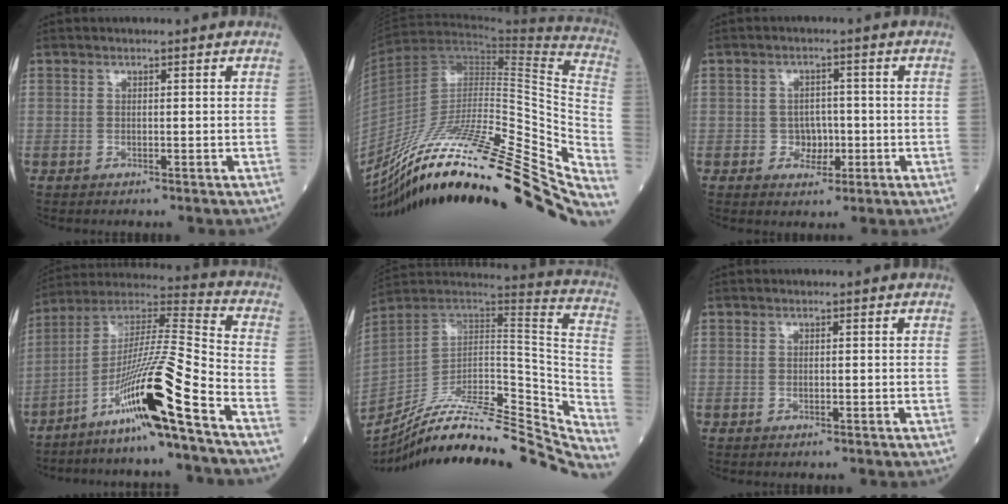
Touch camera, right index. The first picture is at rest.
{"total": 34.2, "force": [-26.2, 2.6, 21.8], "torque": [-0.244, -0.022, -0.410]}
{"total": 3.4, "force": [-0.7, 2.8, 1.8], "torque": [-0.021, 0.008, -0.005]}
{"total": 16.0, "force": [-8.8, -1.7, 13.2], "torque": [-0.257, -0.008, -0.159]}
{"total": 34.2, "force": [-31.1, 3.6, 13.9], "torque": [-0.149, -0.019, -0.442]}
{"total": 0.0}